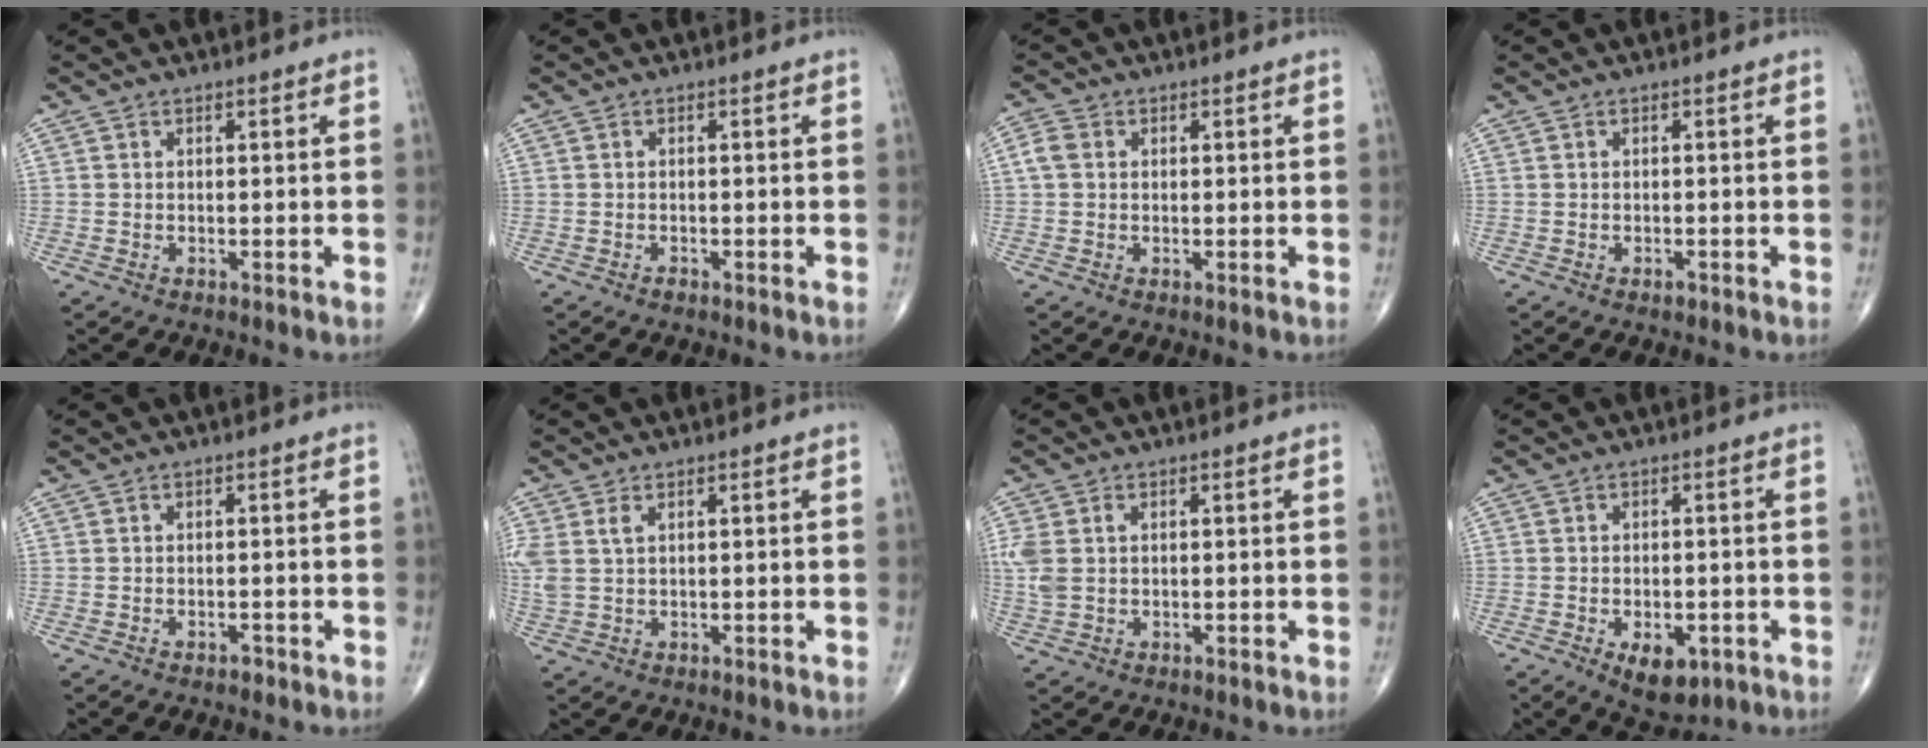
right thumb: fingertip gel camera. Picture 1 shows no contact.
{"total": 0.5, "force": [-0.4, 0.3, 0.2], "torque": [0.001, 0.000, -0.008]}
{"total": 3.0, "force": [0.4, 2.4, 1.7], "torque": [-0.042, 0.009, 0.004]}
{"total": 0.6, "force": [-0.5, 0.3, 0.3], "torque": [-0.001, 0.000, -0.008]}
{"total": 0.9, "force": [-0.7, 0.4, 0.3], "torque": [0.000, 0.001, -0.012]}
{"total": 4.3, "force": [1.6, 2.3, 3.2], "torque": [-0.090, 0.011, 0.041]}
{"total": 5.1, "force": [0.8, 3.5, 3.6], "torque": [-0.103, 0.012, 0.021]}
{"total": 6.7, "force": [-2.8, 3.7, 4.8], "torque": [-0.060, 0.002, -0.029]}